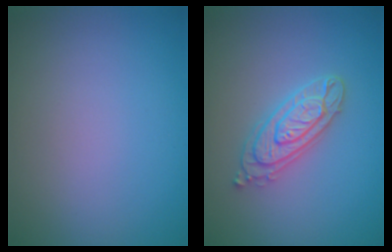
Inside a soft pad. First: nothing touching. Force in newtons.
{"total": 3.0, "press": 2.9, "slide": 0.6}